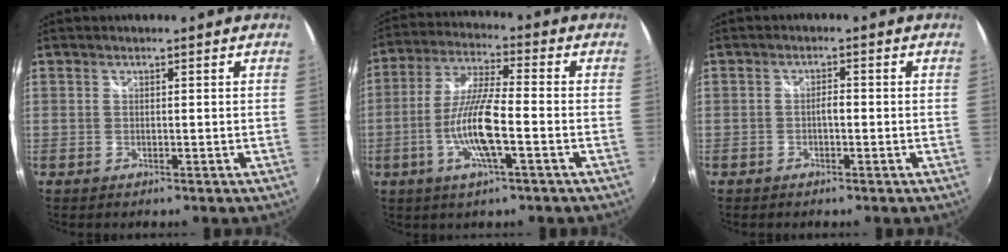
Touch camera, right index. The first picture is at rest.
{"total": 11.3, "force": [-3.4, 1.6, 10.7], "torque": [-0.218, -0.004, -0.066]}
{"total": 1.5, "force": [-0.5, 0.6, 1.3], "torque": [-0.023, 0.005, -0.010]}